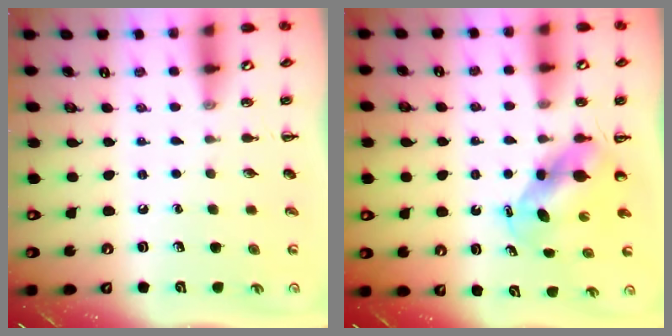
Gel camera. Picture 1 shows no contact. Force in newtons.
{"total": 5.1, "press": 5.0, "slide": 0.9}